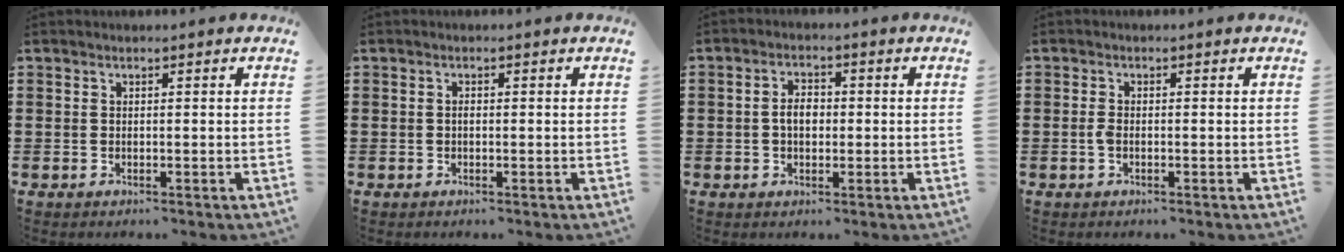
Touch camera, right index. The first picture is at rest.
{"total": 0.7, "force": [-0.2, 0.3, 0.6], "torque": [-0.013, -0.002, -0.003]}
{"total": 3.3, "force": [-0.2, 1.9, 2.6], "torque": [-0.043, 0.003, -0.007]}
{"total": 1.5, "force": [-0.5, 0.7, 1.2], "torque": [-0.032, -0.003, -0.012]}